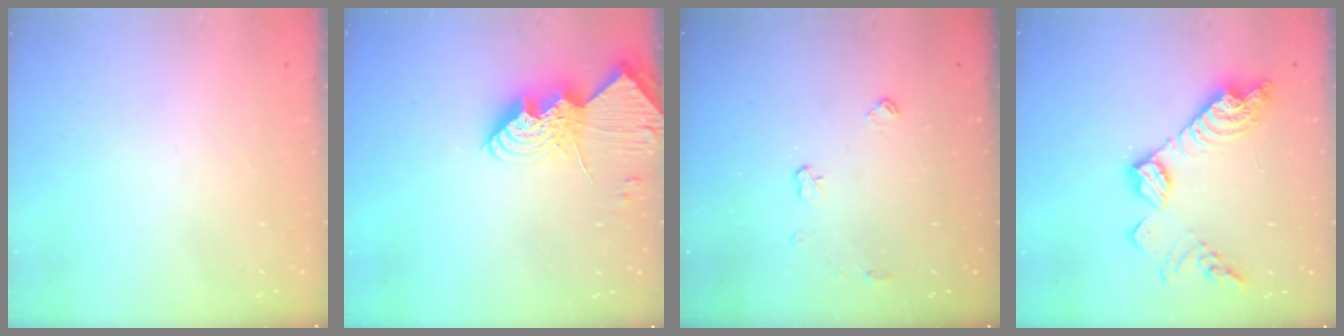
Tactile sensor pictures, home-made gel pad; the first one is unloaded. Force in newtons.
{"total": 13.7, "press": 13.7, "slide": 1.2}
{"total": 4.9, "press": 4.9, "slide": 0.6}
{"total": 17.2, "press": 17.1, "slide": 1.2}